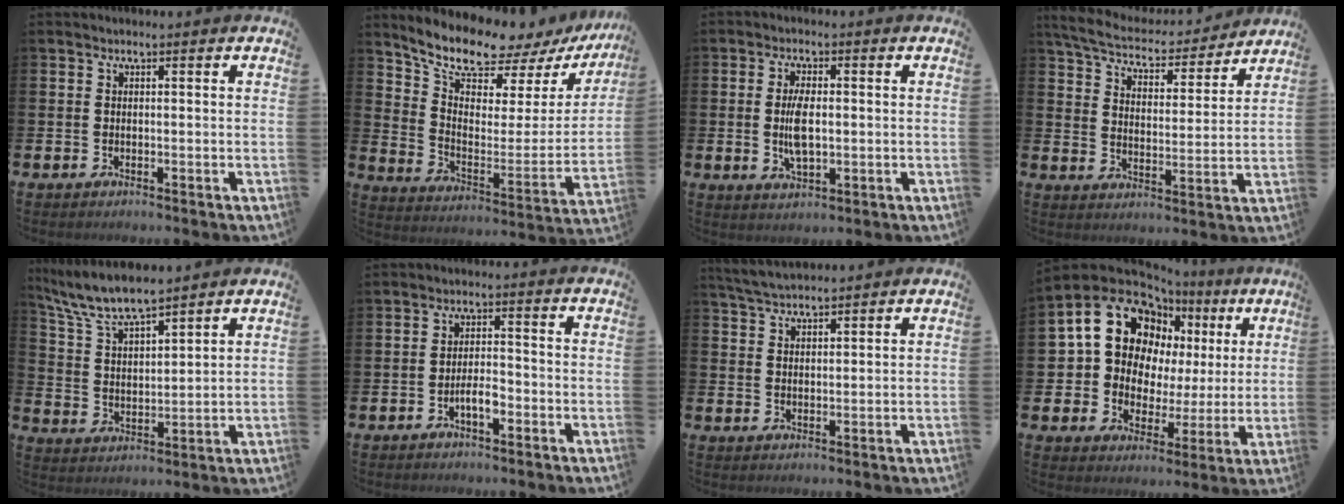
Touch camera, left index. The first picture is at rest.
{"total": 9.8, "force": [9.1, 2.7, 2.6], "torque": [-0.084, -0.074, 0.153]}
{"total": 4.9, "force": [0.1, 2.1, 4.4], "torque": [-0.087, 0.002, -0.002]}
{"total": 7.1, "force": [6.7, 1.4, 1.7], "torque": [-0.065, -0.049, 0.116]}
{"total": 7.4, "force": [6.9, 0.8, 2.6], "torque": [-0.077, -0.035, 0.122]}
{"total": 3.2, "force": [-1.6, 1.1, 2.5], "torque": [-0.038, 0.005, -0.031]}
{"total": 4.1, "force": [3.9, 0.6, 1.1], "torque": [-0.032, -0.011, 0.072]}
{"total": 13.4, "force": [6.0, 10.3, 6.1], "torque": [-0.155, -0.026, 0.113]}